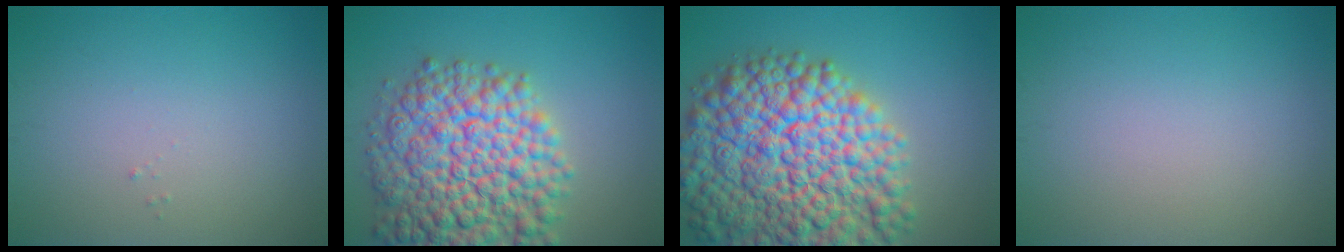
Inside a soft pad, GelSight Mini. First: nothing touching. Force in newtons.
{"total": 12.1, "press": 12.1, "slide": 0.5}
{"total": 16.1, "press": 16.0, "slide": 0.8}
{"total": 0.0}